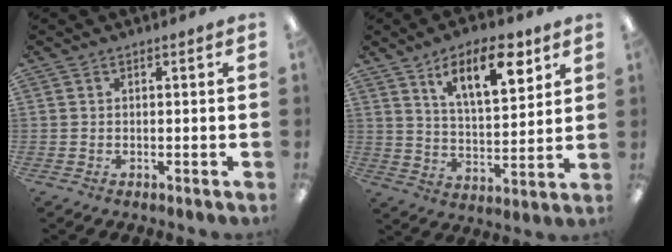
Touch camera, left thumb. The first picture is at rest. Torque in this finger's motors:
{"motor_torque": [-0.08, 0.29, 0.71, -0.78, 0.07]}